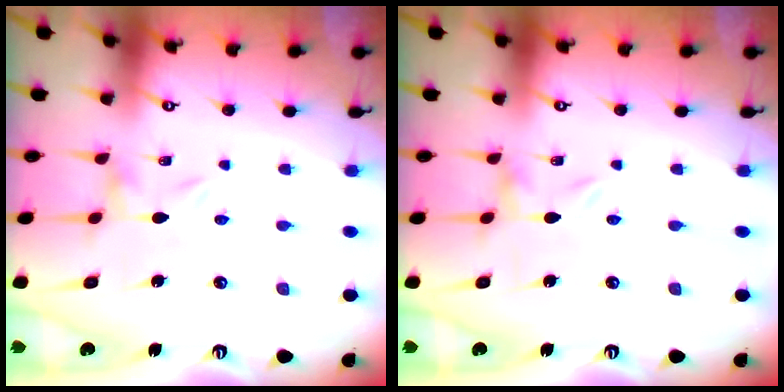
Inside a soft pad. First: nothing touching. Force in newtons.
{"total": 0.0}